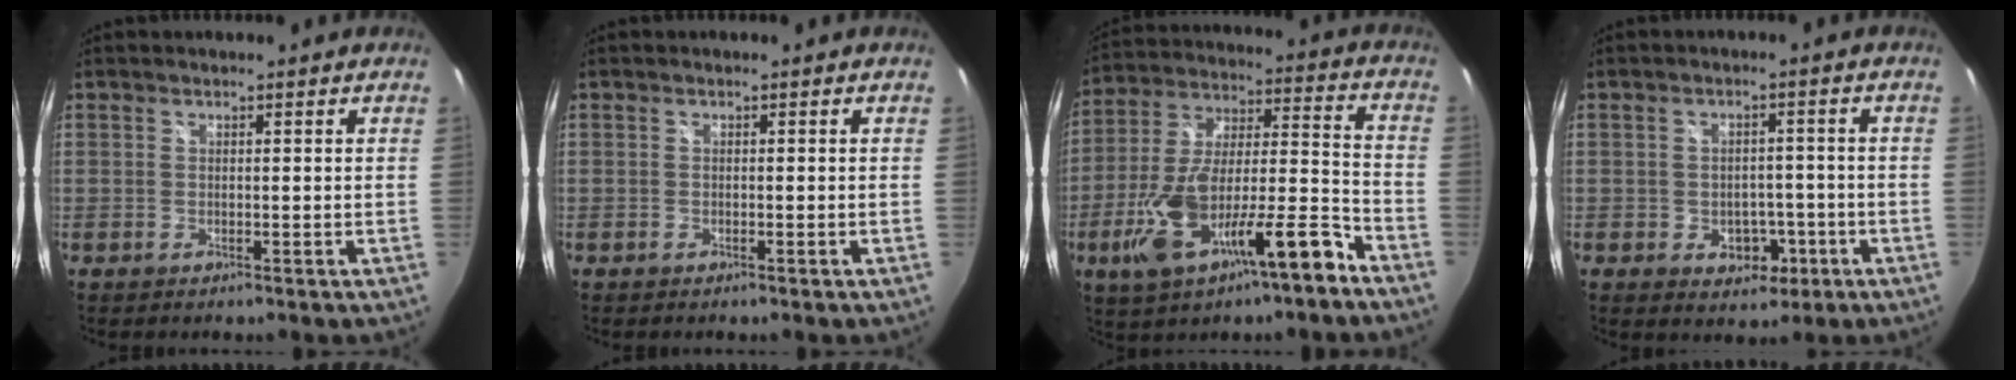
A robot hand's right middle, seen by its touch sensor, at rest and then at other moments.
{"total": 0.0}
{"total": 20.1, "force": [-11.4, 4.9, 15.8], "torque": [-0.285, -0.020, -0.192]}
{"total": 5.8, "force": [-2.2, 4.4, 3.0], "torque": [-0.055, 0.006, -0.019]}